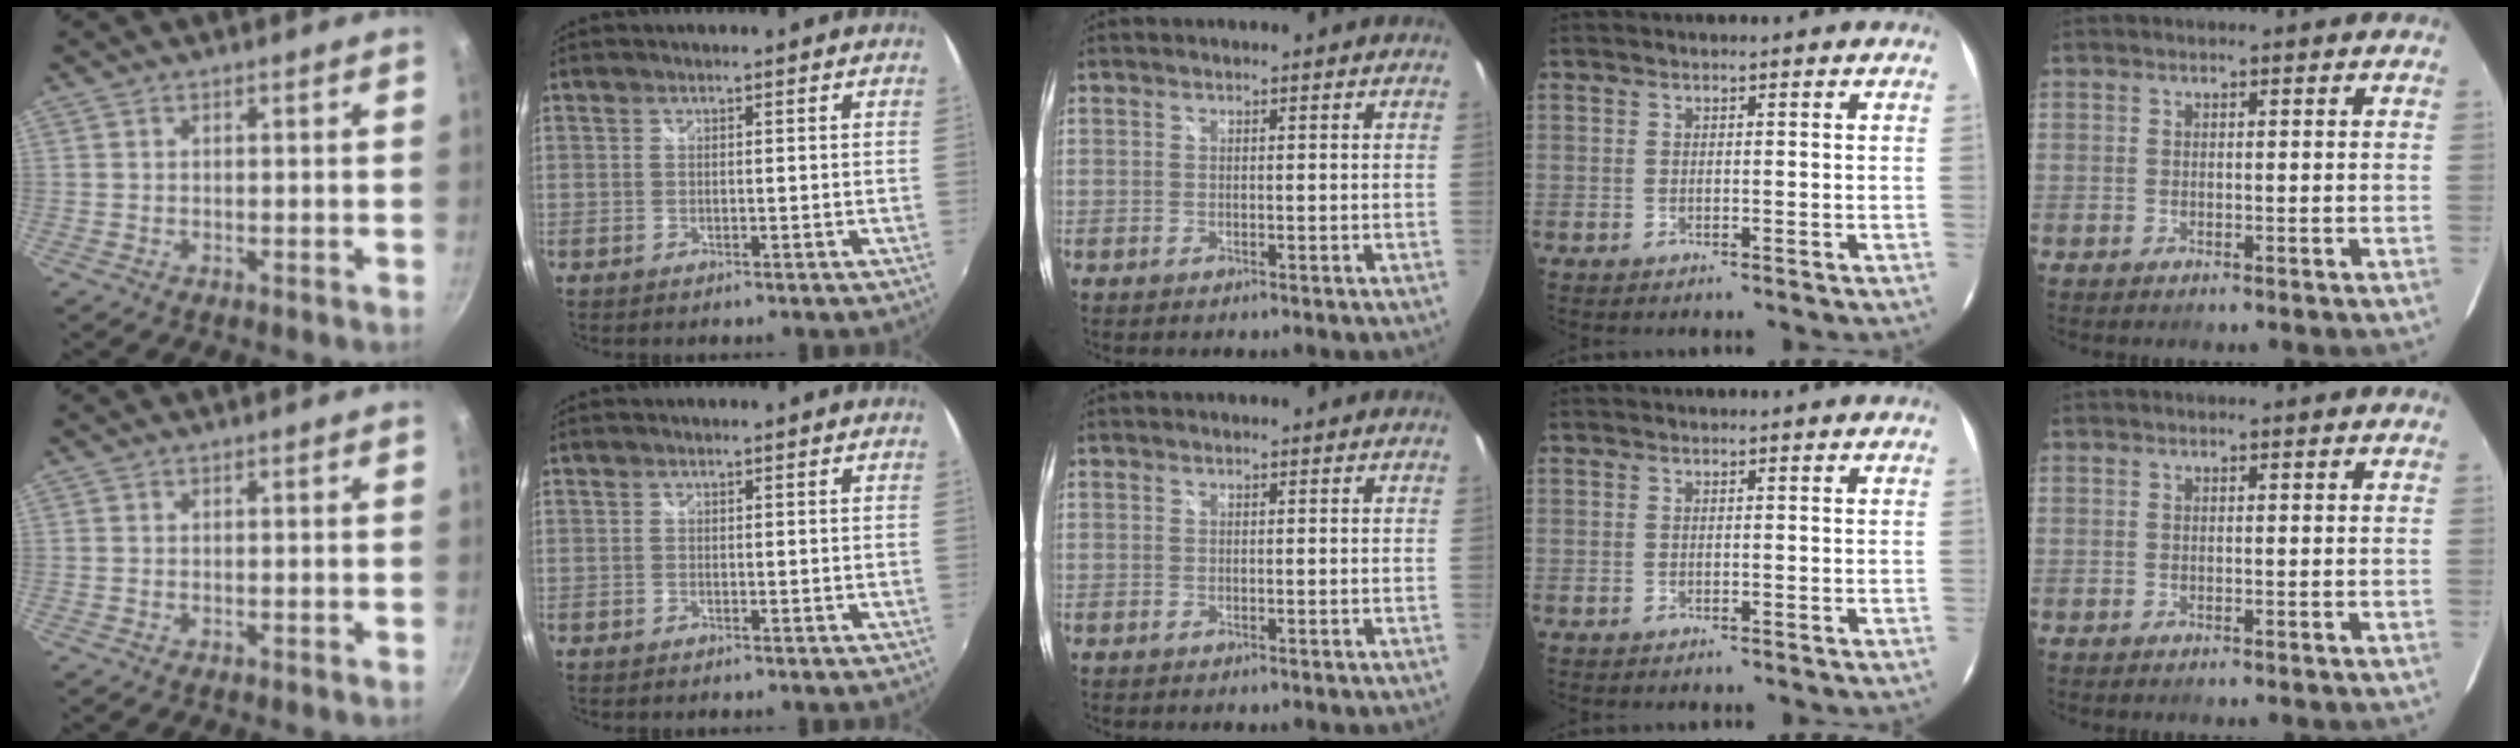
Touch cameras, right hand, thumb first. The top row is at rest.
{}